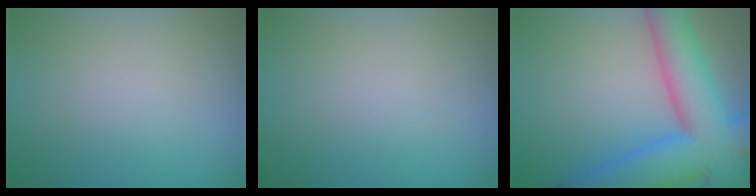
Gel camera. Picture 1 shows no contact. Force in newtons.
{"total": 0.0}
{"total": 11.7, "press": 11.7, "slide": 0.5}